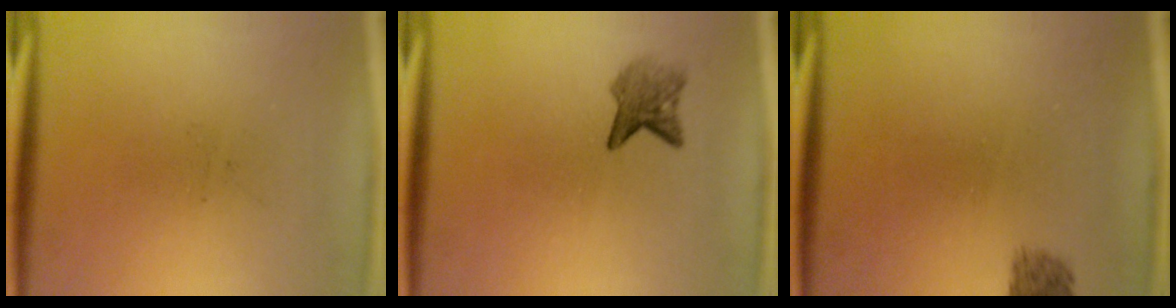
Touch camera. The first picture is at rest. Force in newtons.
{"total": 2.9}
{"total": 1.8}